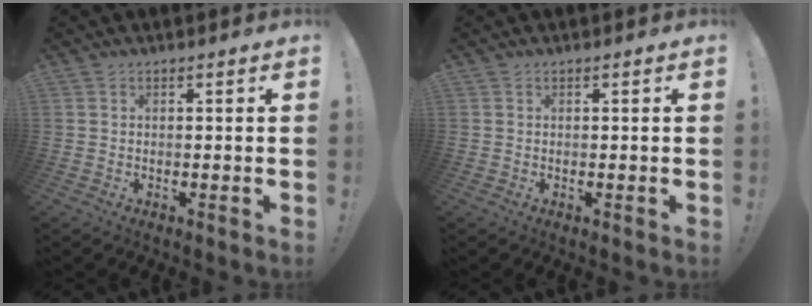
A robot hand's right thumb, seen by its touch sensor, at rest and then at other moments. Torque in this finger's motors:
{"motor_torque": [0.00, 0.00, 0.00, 0.00, 0.01]}